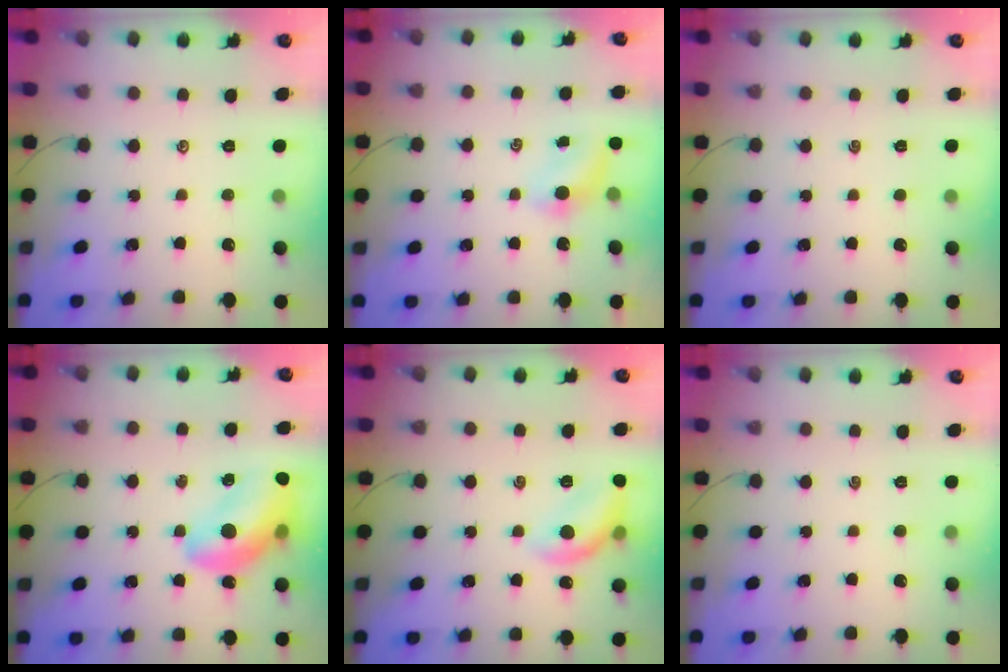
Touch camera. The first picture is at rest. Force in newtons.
{"total": 4.1, "press": 4.0, "slide": 0.6}
{"total": 0.0}
{"total": 15.9, "press": 15.3, "slide": 4.6}
{"total": 12.1, "press": 12.0, "slide": 0.9}
{"total": 0.0}